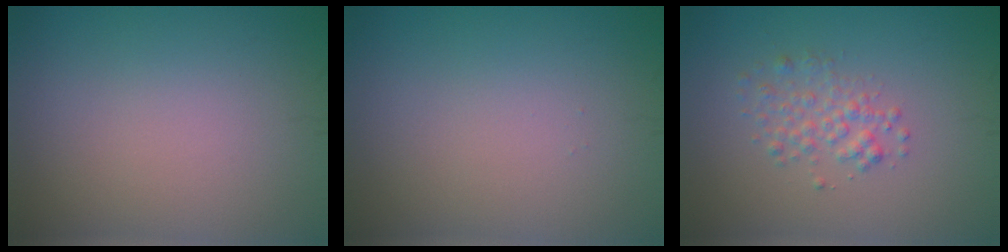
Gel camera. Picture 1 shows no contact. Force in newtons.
{"total": 0.0}
{"total": 2.1, "press": 2.1, "slide": 0.1}